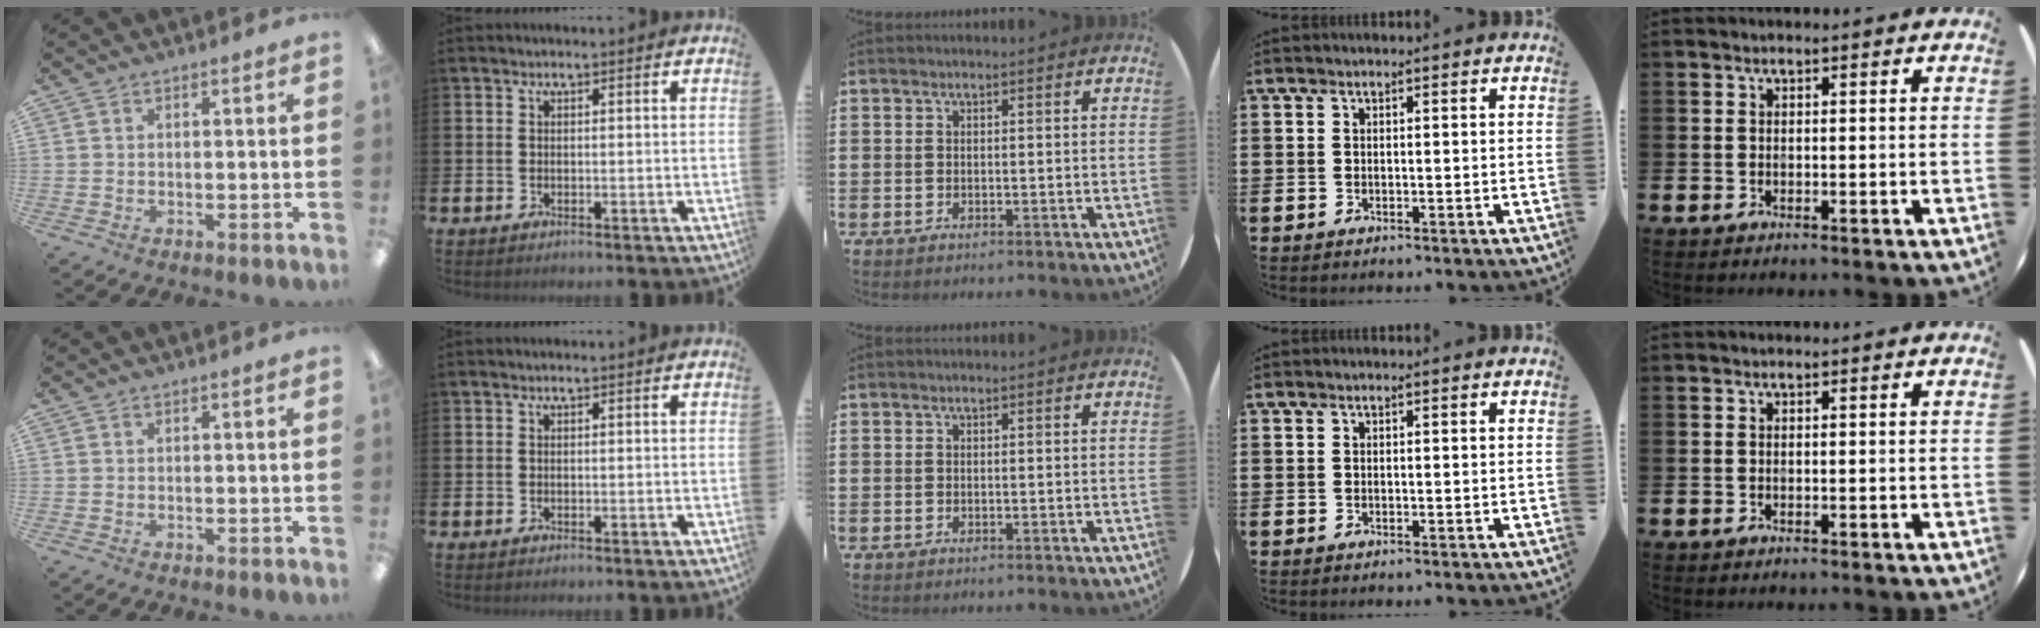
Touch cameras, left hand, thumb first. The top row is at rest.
{}